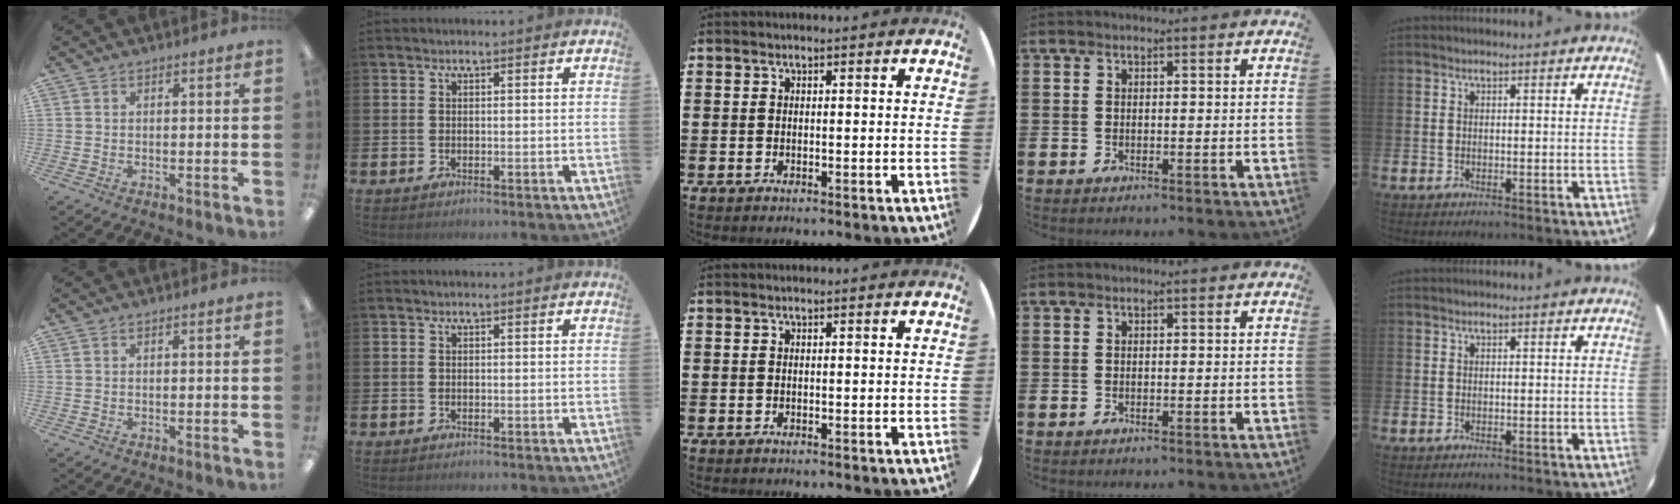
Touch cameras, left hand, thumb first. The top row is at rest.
{}